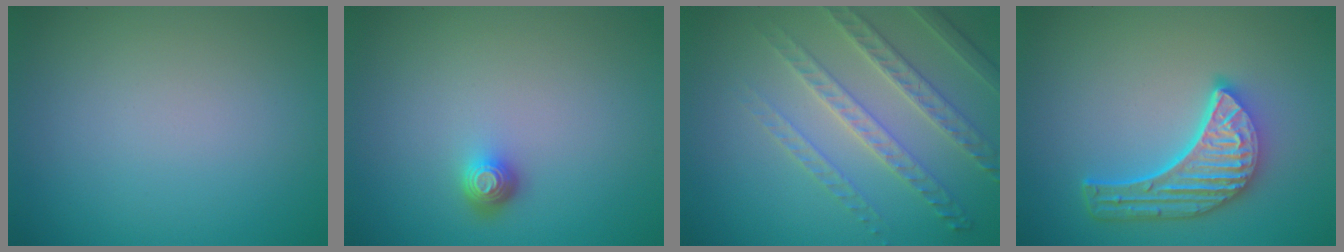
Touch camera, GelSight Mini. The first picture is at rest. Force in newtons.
{"total": 1.6, "press": 1.3, "slide": 1.0}
{"total": 4.1, "press": 3.8, "slide": 1.5}
{"total": 5.7, "press": 4.4, "slide": 3.6}